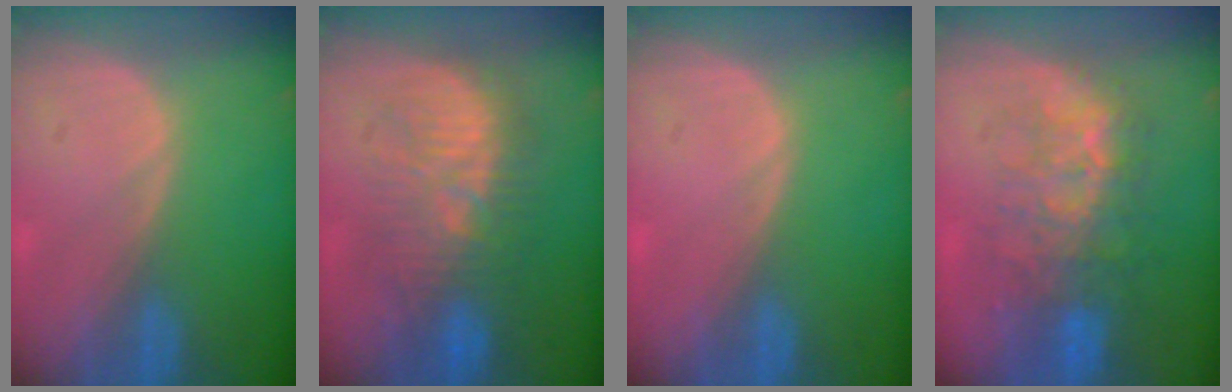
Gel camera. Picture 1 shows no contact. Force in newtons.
{"total": 9.9, "press": 9.9, "slide": 0.3}
{"total": 0.0}
{"total": 8.9, "press": 8.5, "slide": 2.8}